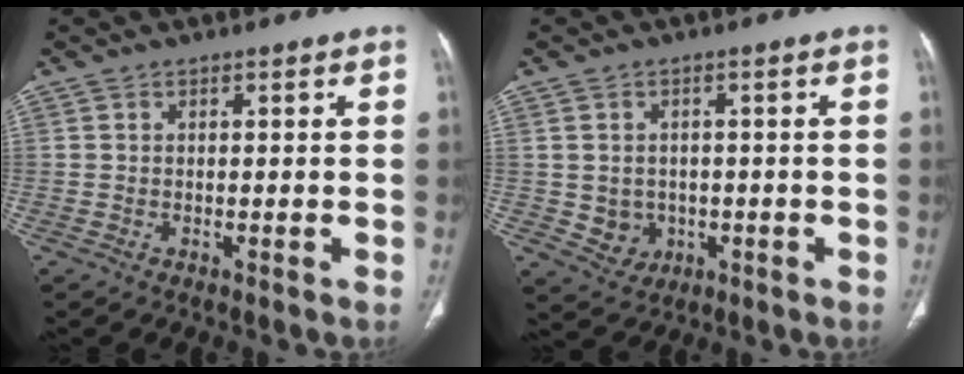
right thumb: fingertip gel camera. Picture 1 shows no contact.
{"total": 4.8, "force": [-0.6, 4.3, 2.0], "torque": [-0.015, 0.003, 0.005]}